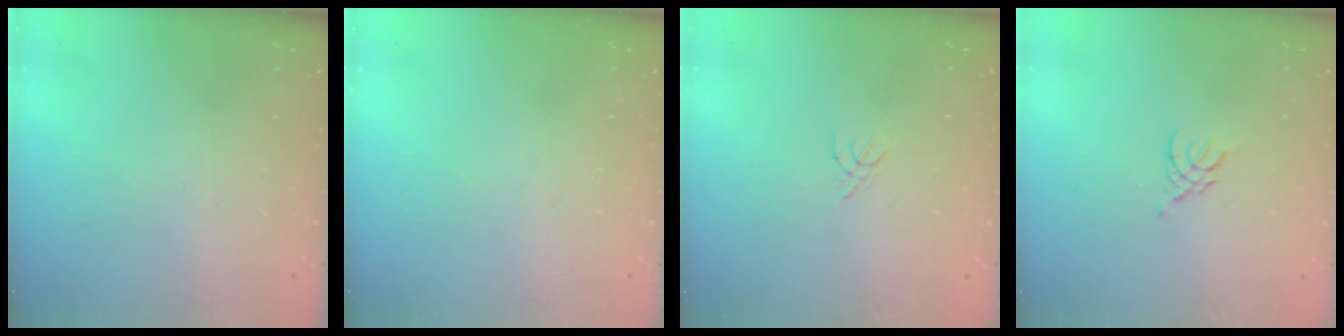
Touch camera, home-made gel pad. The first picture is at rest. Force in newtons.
{"total": 0.0}
{"total": 1.8, "press": 1.7, "slide": 0.5}
{"total": 2.9, "press": 2.8, "slide": 0.6}